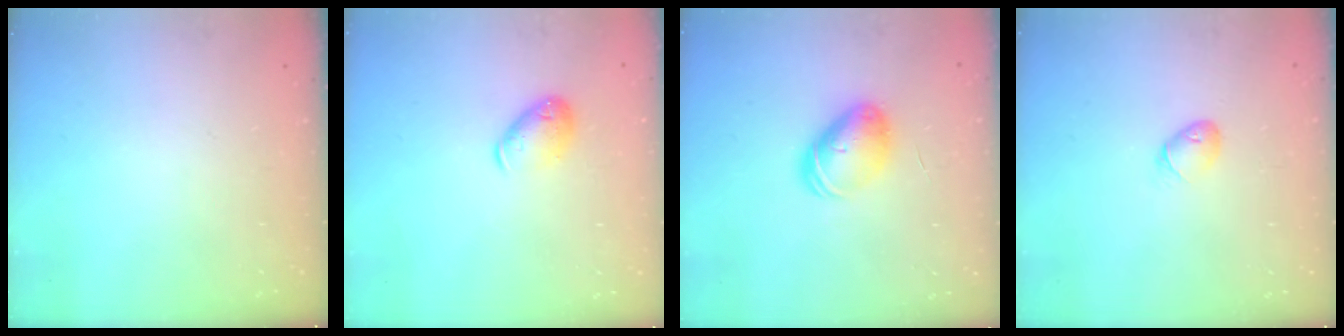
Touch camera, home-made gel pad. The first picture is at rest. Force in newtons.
{"total": 8.3, "press": 8.2, "slide": 1.2}
{"total": 8.1, "press": 8.1, "slide": 0.7}
{"total": 4.5, "press": 4.4, "slide": 1.1}